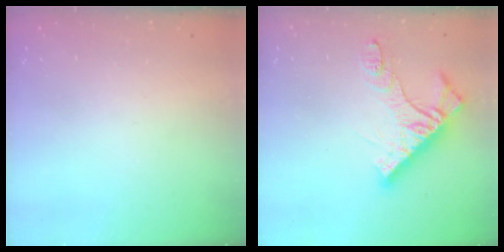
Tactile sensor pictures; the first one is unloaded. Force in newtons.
{"total": 12.3, "press": 12.2, "slide": 1.2}